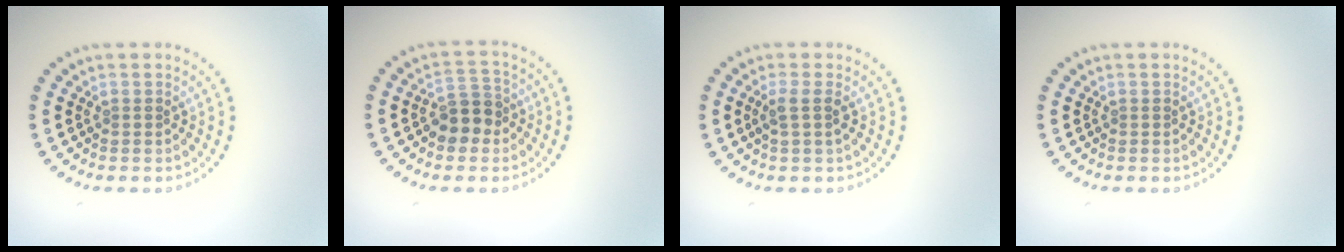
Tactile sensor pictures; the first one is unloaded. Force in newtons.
{"total": 3.4, "press": 3.2, "slide": 1.0}
{"total": 1.6, "press": 1.4, "slide": 0.9}
{"total": 0.0}